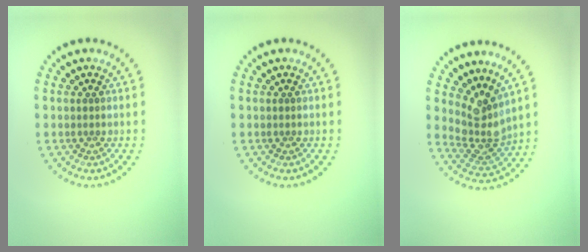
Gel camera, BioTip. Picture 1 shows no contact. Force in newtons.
{"total": 0.0}
{"total": 3.5, "press": 2.5, "slide": 2.5}